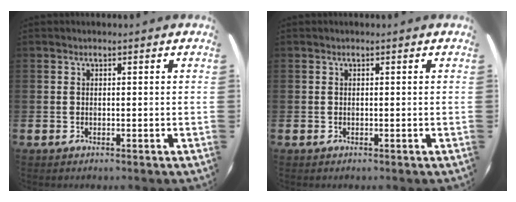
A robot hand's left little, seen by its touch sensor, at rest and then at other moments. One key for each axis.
{"total": 0.0}